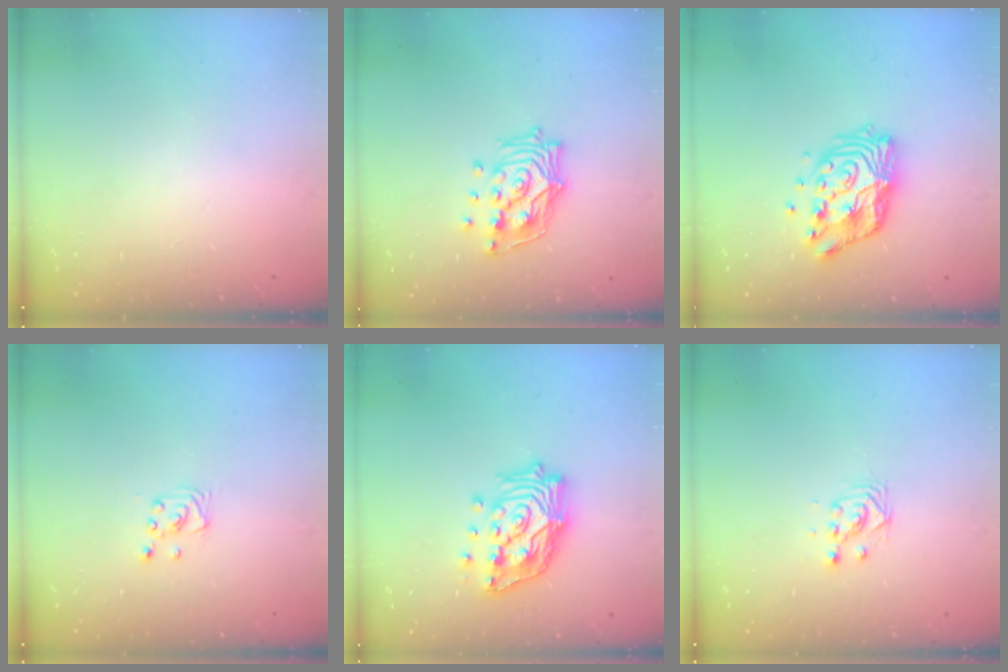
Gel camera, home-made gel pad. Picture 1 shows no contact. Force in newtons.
{"total": 14.1, "press": 14.0, "slide": 1.8}
{"total": 13.3, "press": 13.2, "slide": 1.1}
{"total": 2.2, "press": 2.2, "slide": 0.2}
{"total": 16.9, "press": 16.7, "slide": 2.3}
{"total": 3.6, "press": 3.6, "slide": 0.1}